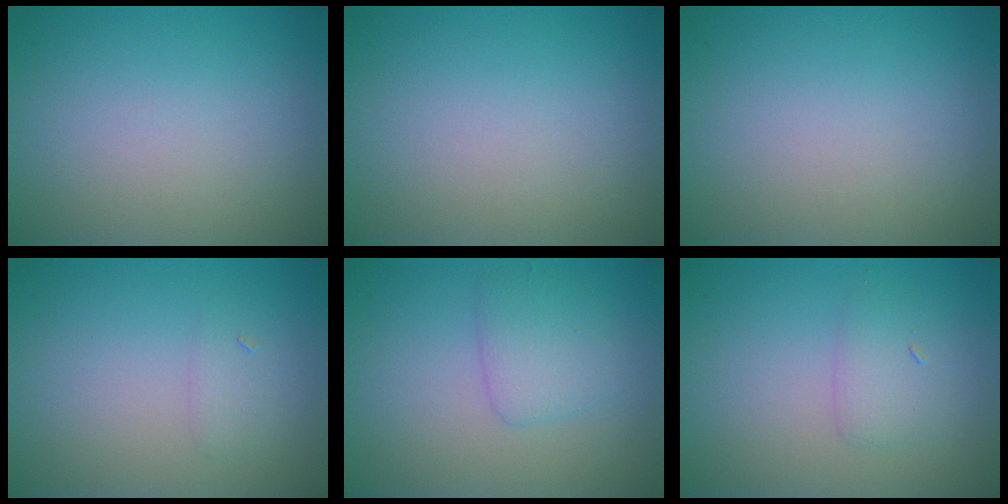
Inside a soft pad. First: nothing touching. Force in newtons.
{"total": 0.0}
{"total": 0.0}
{"total": 1.0, "press": 1.0, "slide": 0.1}
{"total": 2.6, "press": 2.6, "slide": 0.0}
{"total": 1.7, "press": 1.7, "slide": 0.1}